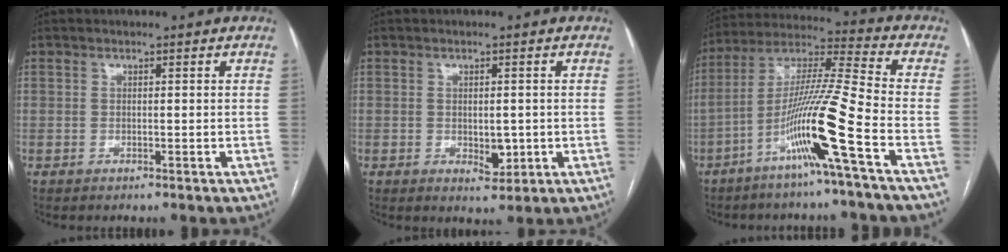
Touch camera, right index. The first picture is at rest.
{"total": 3.2, "force": [-0.5, 1.8, 2.7], "torque": [-0.034, -0.004, 0.002]}
{"total": 14.4, "force": [-6.5, -2.0, 12.7], "torque": [-0.245, -0.007, -0.126]}